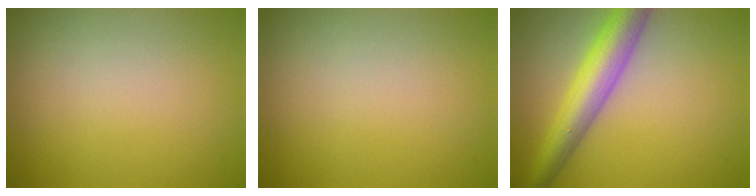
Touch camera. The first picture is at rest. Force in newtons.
{"total": 0.0}
{"total": 6.0, "press": 6.0, "slide": 0.2}